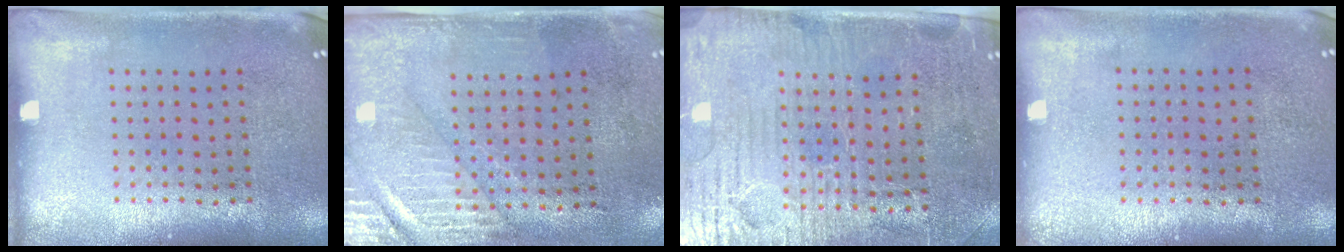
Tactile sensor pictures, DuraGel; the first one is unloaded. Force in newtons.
{"total": 2.9, "press": 2.4, "slide": 1.6}
{"total": 3.6, "press": 3.3, "slide": 1.4}
{"total": 0.0}